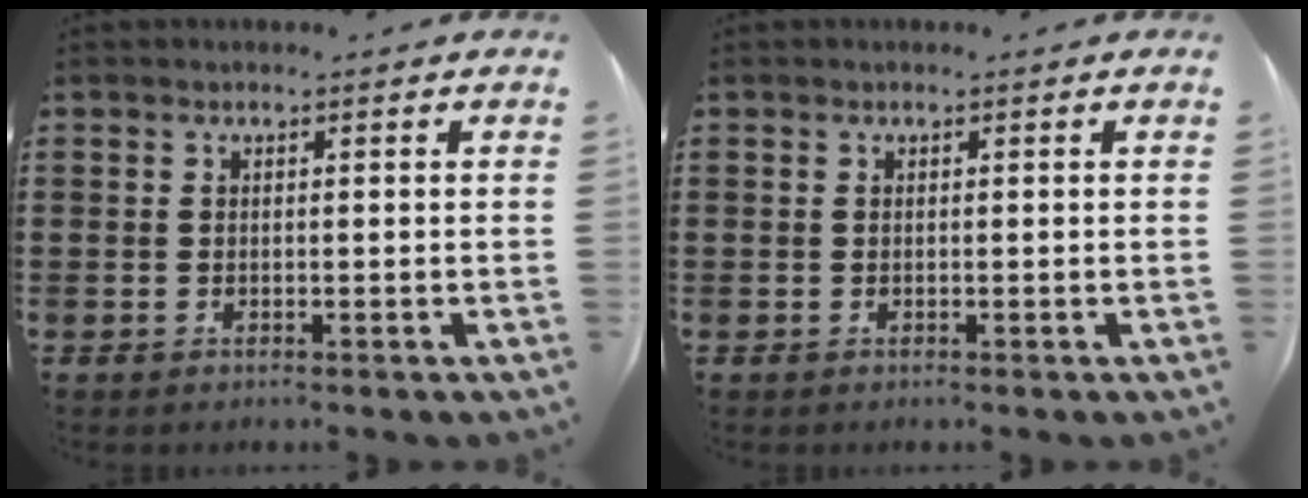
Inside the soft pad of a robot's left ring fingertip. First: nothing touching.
{"total": 0.0}